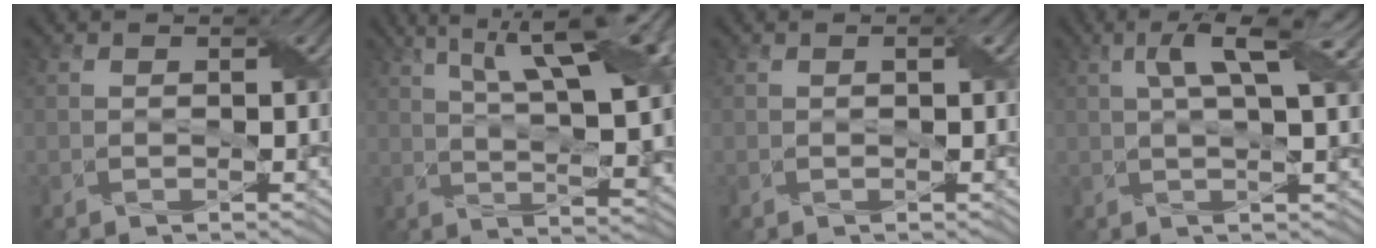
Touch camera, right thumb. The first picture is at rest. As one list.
[{"total": 16.0, "force": [6.9, 5.3, 13.4], "torque": [-0.207, 0.031, 0.104]}, {"total": 0.6, "force": [0.1, 0.1, 0.6], "torque": [-0.010, 0.000, 0.002]}, {"total": 6.8, "force": [2.5, 1.5, 6.1], "torque": [-0.104, 0.009, 0.044]}]